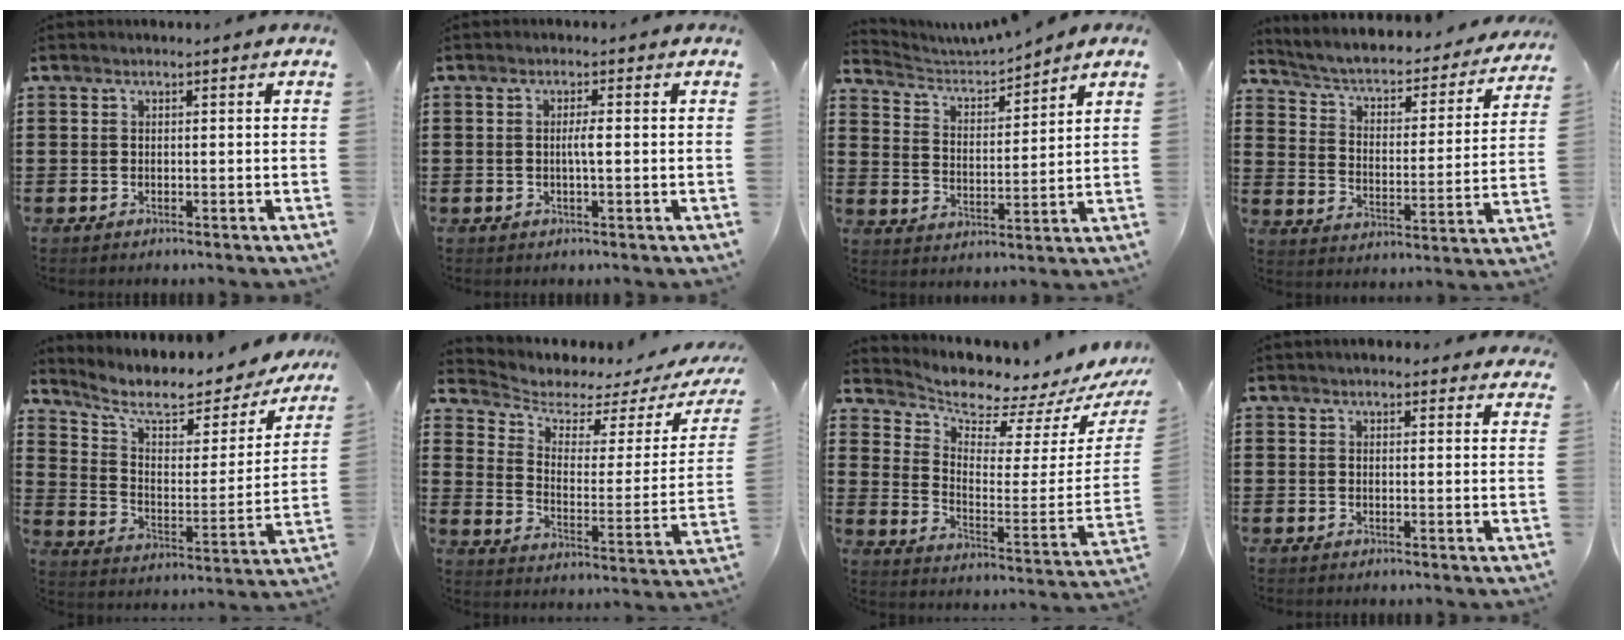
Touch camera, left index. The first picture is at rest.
{"total": 1.9, "force": [0.1, -0.1, 1.9], "torque": [-0.037, -0.005, 0.001]}
{"total": 4.2, "force": [4.1, 0.4, 0.9], "torque": [-0.042, -0.030, 0.067]}
{"total": 3.4, "force": [2.5, 1.1, 1.9], "torque": [-0.053, -0.028, 0.033]}
{"total": 8.1, "force": [6.2, 2.7, 4.5], "torque": [-0.102, -0.045, 0.101]}
{"total": 3.1, "force": [2.7, 1.1, 1.1], "torque": [-0.046, -0.025, 0.040]}
{"total": 5.0, "force": [4.8, 0.1, 1.3], "torque": [-0.052, -0.068, 0.078]}
{"total": 2.2, "force": [2.1, 0.5, 0.7], "torque": [-0.018, 0.000, 0.040]}